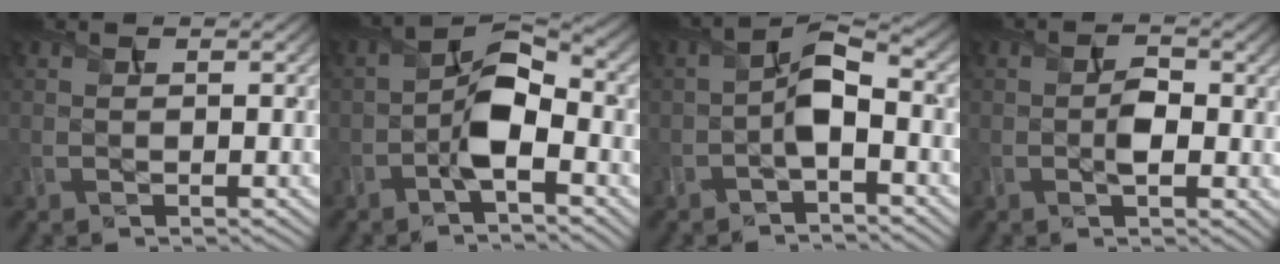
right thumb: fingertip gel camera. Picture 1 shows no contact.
{"total": 6.6, "force": [-2.3, 2.6, 5.6], "torque": [-0.099, 0.015, -0.052]}
{"total": 4.6, "force": [-1.6, 1.8, 3.9], "torque": [-0.076, 0.011, -0.037]}
{"total": 3.2, "force": [-0.5, 1.5, 2.8], "torque": [-0.046, -0.002, -0.009]}